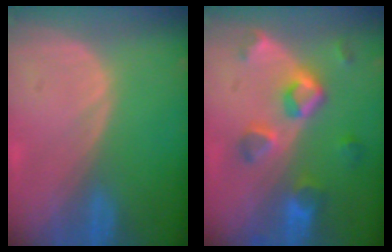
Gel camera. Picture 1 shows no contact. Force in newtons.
{"total": 7.7, "press": 7.0, "slide": 3.3}